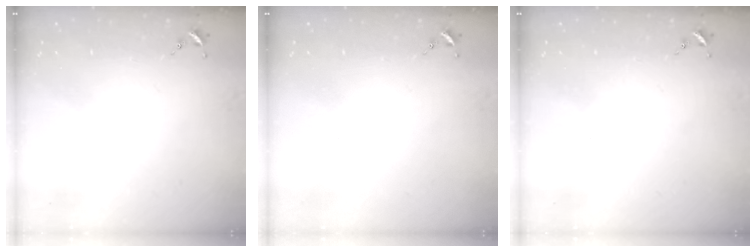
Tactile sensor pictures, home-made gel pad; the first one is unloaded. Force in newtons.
{"total": 0.0}
{"total": 0.0}